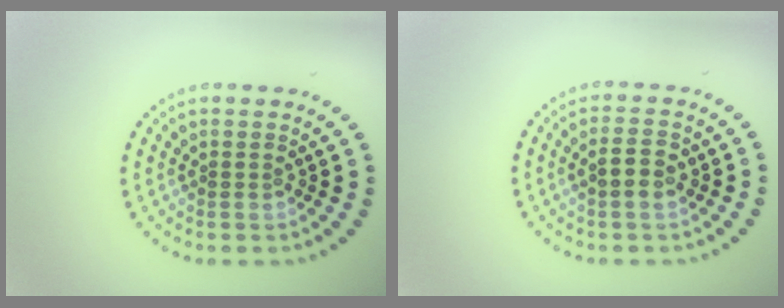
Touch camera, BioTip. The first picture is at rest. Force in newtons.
{"total": 2.4, "press": 2.3, "slide": 0.6}